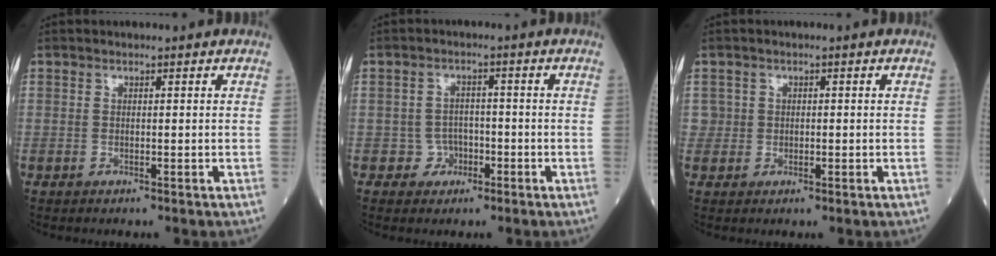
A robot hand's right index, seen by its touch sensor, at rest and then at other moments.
{"total": 3.7, "force": [-1.6, 3.2, 0.7], "torque": [-0.005, 0.013, -0.023]}
{"total": 2.9, "force": [0.1, 2.8, 0.7], "torque": [-0.017, 0.015, 0.010]}